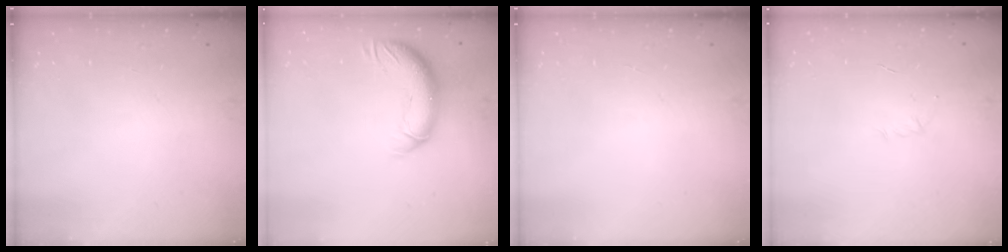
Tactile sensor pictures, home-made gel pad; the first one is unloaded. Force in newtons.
{"total": 11.7, "press": 11.5, "slide": 2.1}
{"total": 0.0}
{"total": 2.9, "press": 2.8, "slide": 0.7}